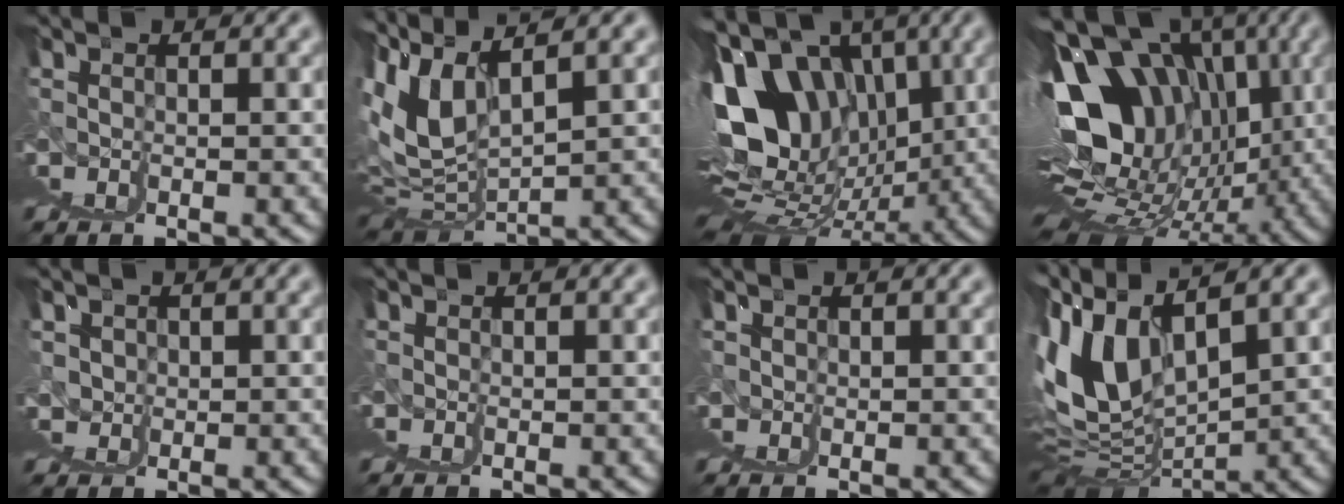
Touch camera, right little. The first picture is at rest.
{"total": 6.7, "force": [4.7, 0.8, 4.7], "torque": [-0.106, 0.006, 0.094]}
{"total": 16.1, "force": [3.5, 7.7, 13.6], "torque": [-0.182, 0.005, 0.070]}
{"total": 20.6, "force": [3.6, 8.6, 18.4], "torque": [-0.244, 0.010, 0.076]}
{"total": 5.3, "force": [2.4, 4.2, 2.1], "torque": [-0.026, -0.012, 0.041]}
{"total": 0.0}
{"total": 2.6, "force": [1.1, 2.2, 0.8], "torque": [-0.012, -0.003, 0.015]}
{"total": 8.1, "force": [4.6, 0.1, 6.7], "torque": [-0.104, 0.018, 0.088]}